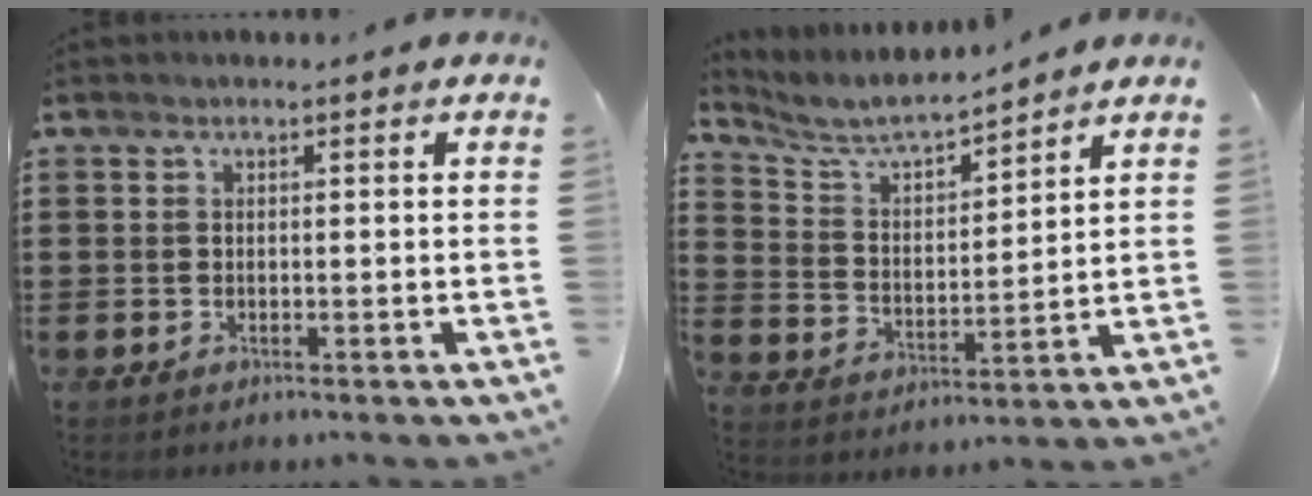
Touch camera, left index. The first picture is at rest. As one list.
[{"total": 5.9, "force": [5.5, 0.8, 2.1], "torque": [-0.068, -0.033, 0.091]}]